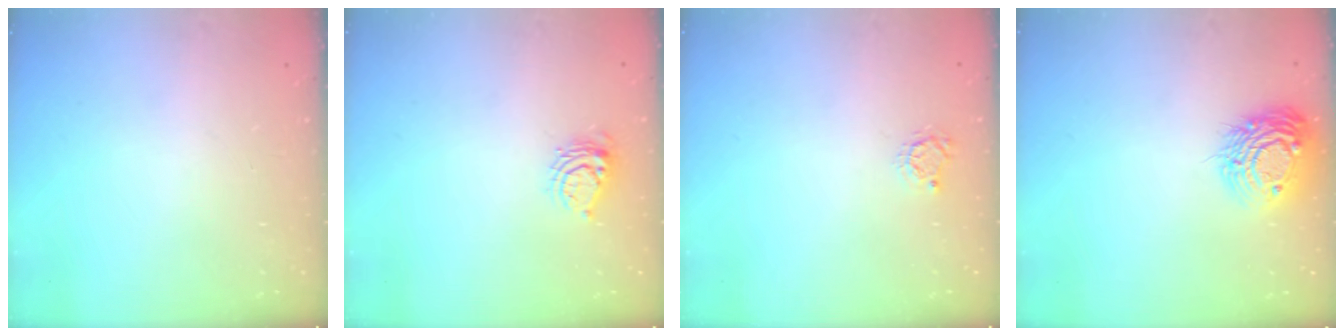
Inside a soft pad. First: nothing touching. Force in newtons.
{"total": 6.2, "press": 6.2, "slide": 0.8}
{"total": 2.9, "press": 2.9, "slide": 0.4}
{"total": 12.5, "press": 12.4, "slide": 0.9}